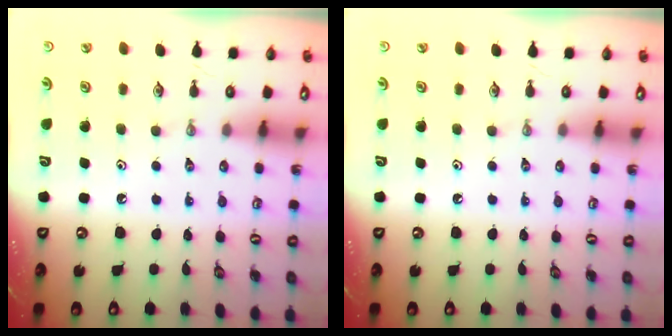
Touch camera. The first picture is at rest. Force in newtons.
{"total": 0.0}